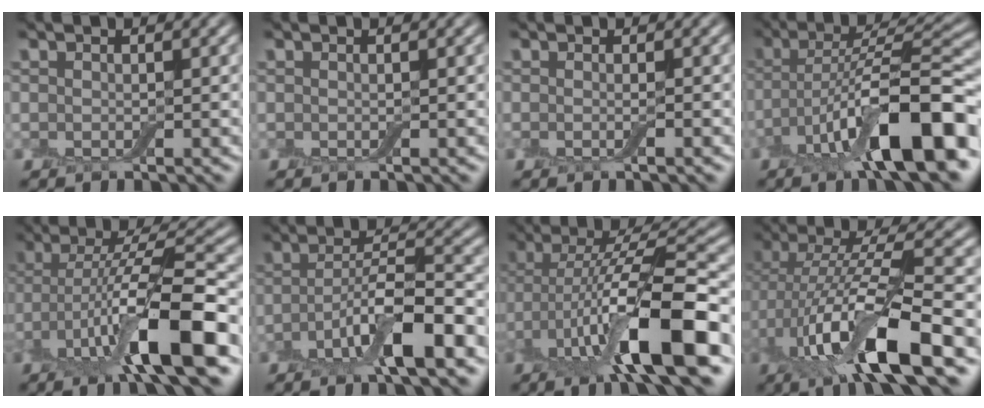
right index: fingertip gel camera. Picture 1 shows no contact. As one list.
[{"total": 0.0}, {"total": 1.0, "force": [-0.2, 0.1, 1.0], "torque": [-0.018, -0.007, -0.006]}, {"total": 11.5, "force": [-5.0, 3.0, 10.0], "torque": [-0.157, 0.011, -0.088]}, {"total": 10.3, "force": [-3.7, 2.5, 9.3], "torque": [-0.165, 0.006, -0.072]}, {"total": 6.6, "force": [-3.0, 1.4, 5.7], "torque": [-0.102, 0.009, -0.057]}, {"total": 11.4, "force": [-3.3, 3.3, 10.4], "torque": [-0.185, 0.006, -0.067]}, {"total": 10.6, "force": [-2.6, 3.0, 9.8], "torque": [-0.183, 0.008, -0.051]}]